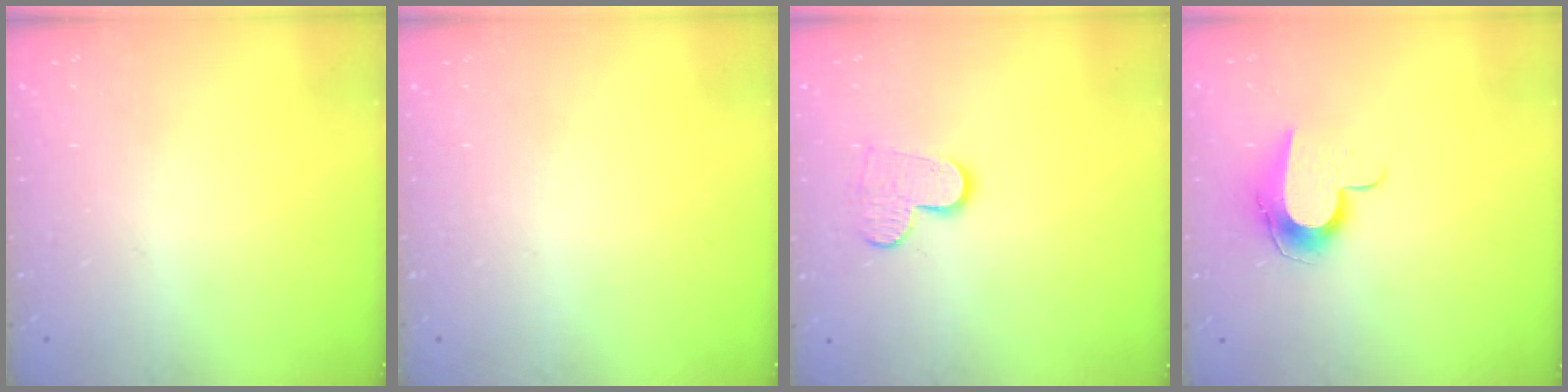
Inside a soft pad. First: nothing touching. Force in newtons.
{"total": 0.0}
{"total": 8.9, "press": 8.9, "slide": 0.7}
{"total": 10.1, "press": 10.1, "slide": 0.6}